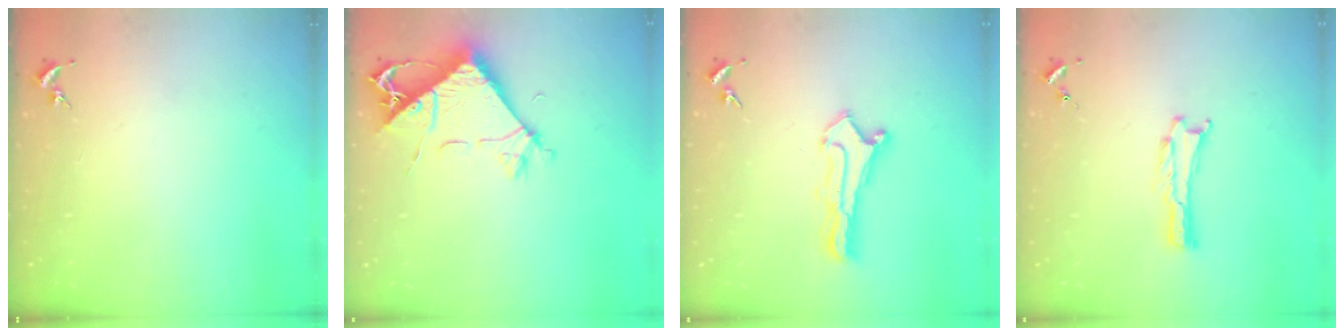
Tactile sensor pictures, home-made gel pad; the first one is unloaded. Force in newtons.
{"total": 7.7, "press": 7.6, "slide": 1.1}
{"total": 1.1, "press": 1.1, "slide": 0.1}
{"total": 0.0}